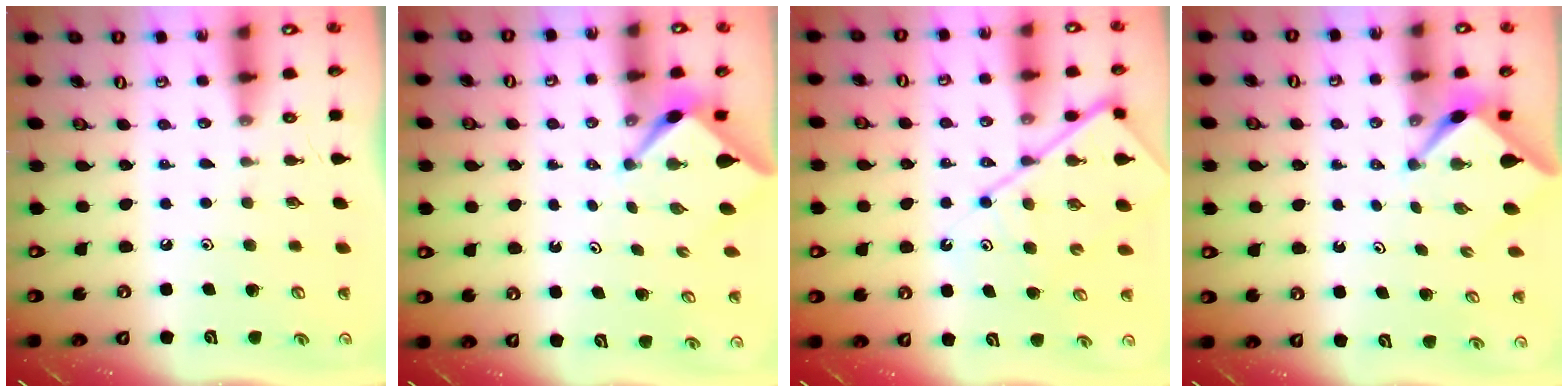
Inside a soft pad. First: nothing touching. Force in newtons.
{"total": 2.4, "press": 2.3, "slide": 0.3}
{"total": 10.4, "press": 10.3, "slide": 1.0}
{"total": 2.5, "press": 2.5, "slide": 0.3}